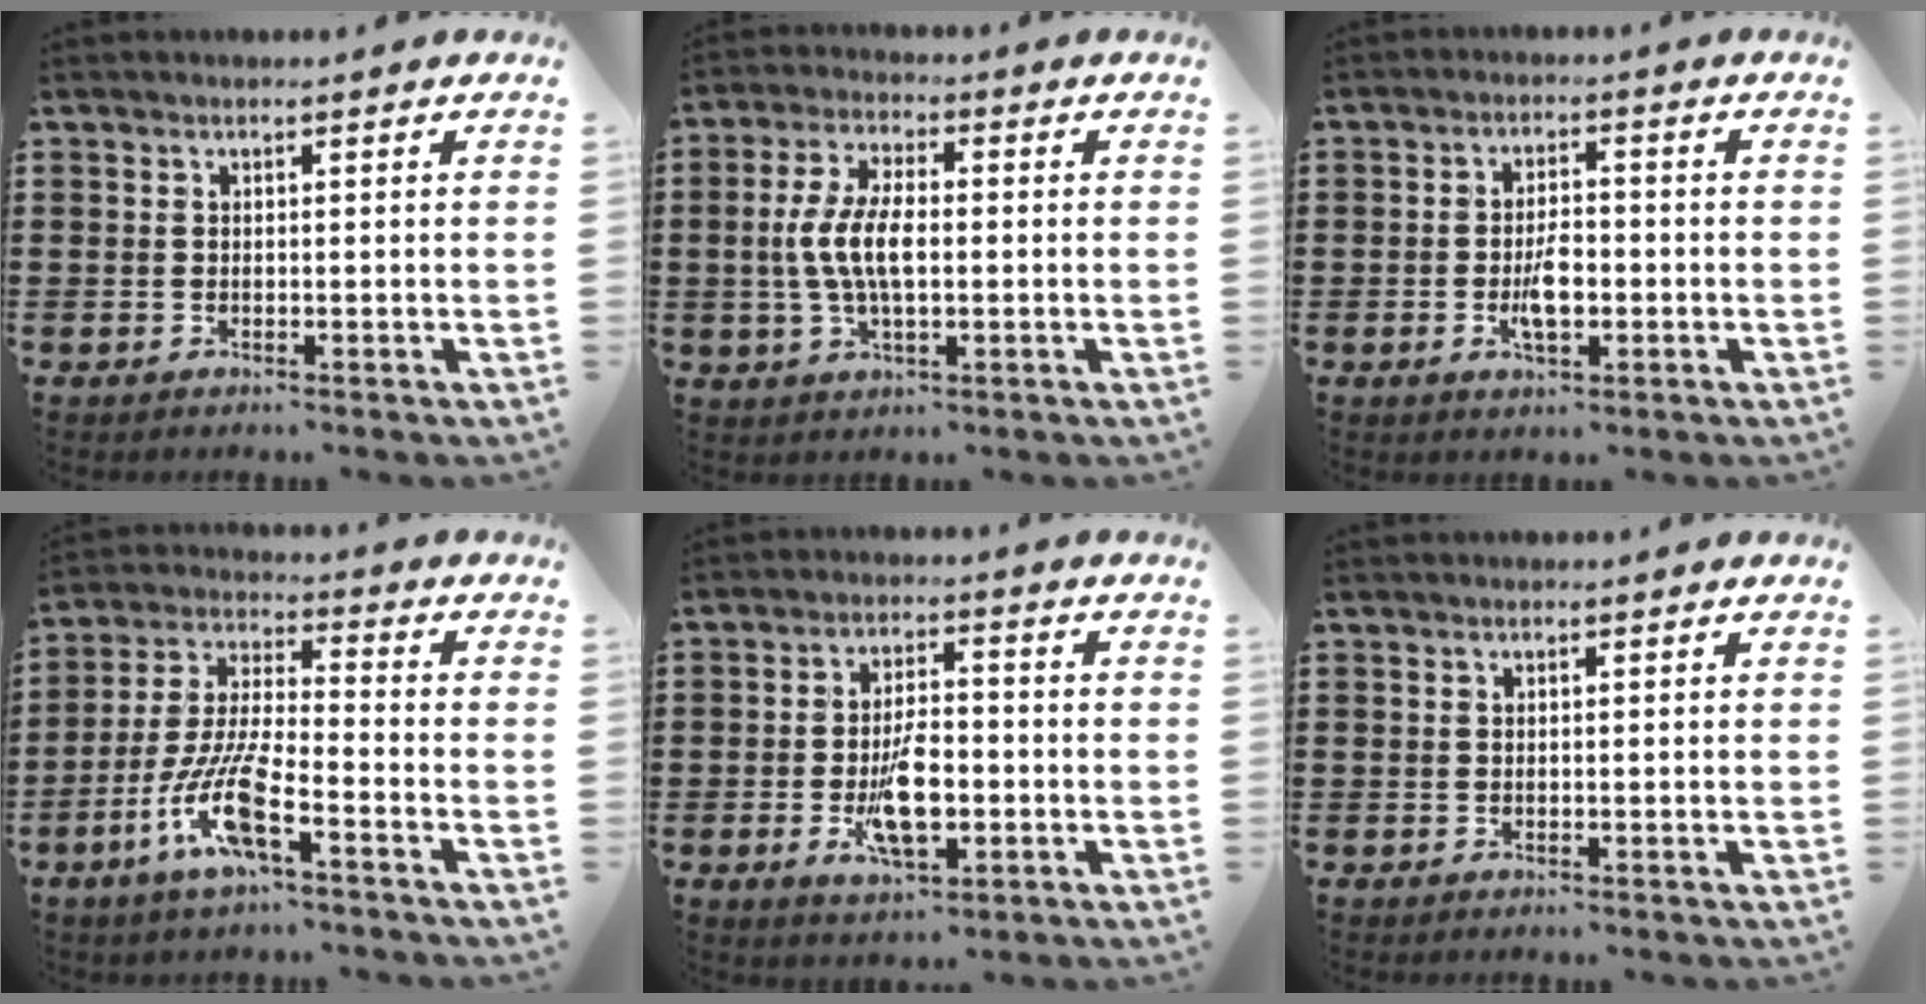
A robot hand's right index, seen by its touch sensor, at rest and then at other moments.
{"total": 7.4, "force": [-0.5, 3.1, 6.7], "torque": [-0.155, -0.005, -0.019]}
{"total": 4.8, "force": [-1.0, 2.2, 4.2], "torque": [-0.087, 0.002, -0.021]}
{"total": 10.6, "force": [-5.7, 2.0, 8.7], "torque": [-0.203, -0.013, -0.114]}
{"total": 8.4, "force": [-2.2, 3.7, 7.2], "torque": [-0.145, -0.002, -0.038]}
{"total": 0.0}